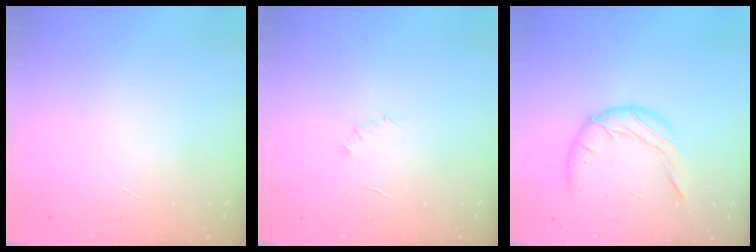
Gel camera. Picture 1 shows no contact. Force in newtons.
{"total": 2.5, "press": 2.4, "slide": 0.7}
{"total": 12.6, "press": 12.5, "slide": 1.5}